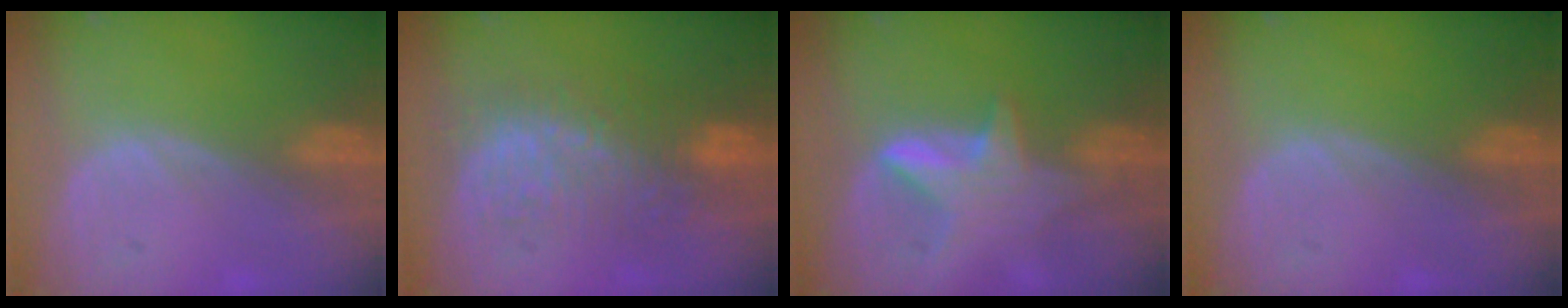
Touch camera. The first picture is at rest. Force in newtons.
{"total": 8.9, "press": 8.7, "slide": 1.4}
{"total": 6.1, "press": 5.8, "slide": 1.9}
{"total": 0.0}